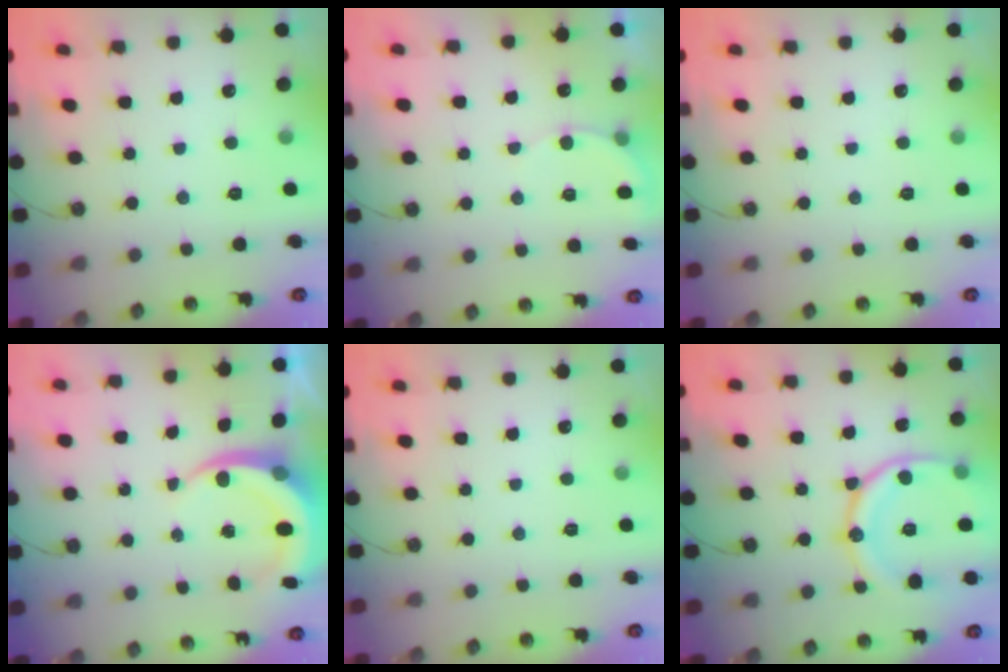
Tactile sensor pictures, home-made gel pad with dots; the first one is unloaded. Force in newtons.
{"total": 4.5, "press": 4.3, "slide": 1.0}
{"total": 0.0}
{"total": 6.8, "press": 6.8, "slide": 0.8}
{"total": 0.0}
{"total": 17.4, "press": 17.3, "slide": 2.0}